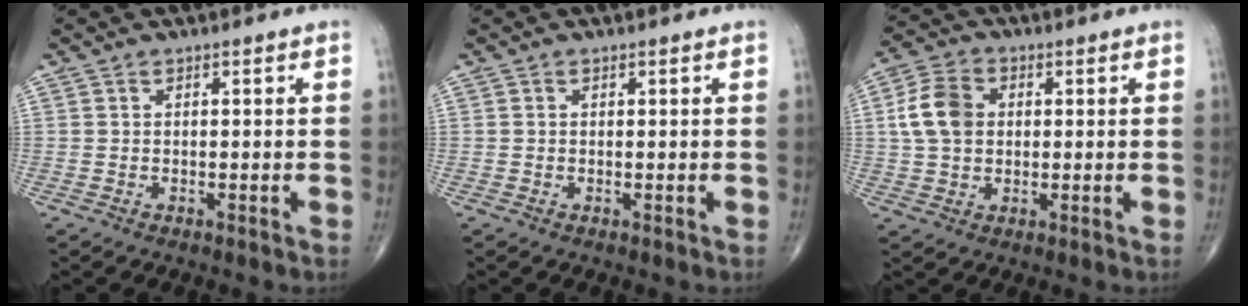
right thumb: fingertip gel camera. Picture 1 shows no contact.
{"total": 0.0}
{"total": 8.5, "force": [1.2, 6.3, 5.6], "torque": [-0.098, 0.011, 0.019]}